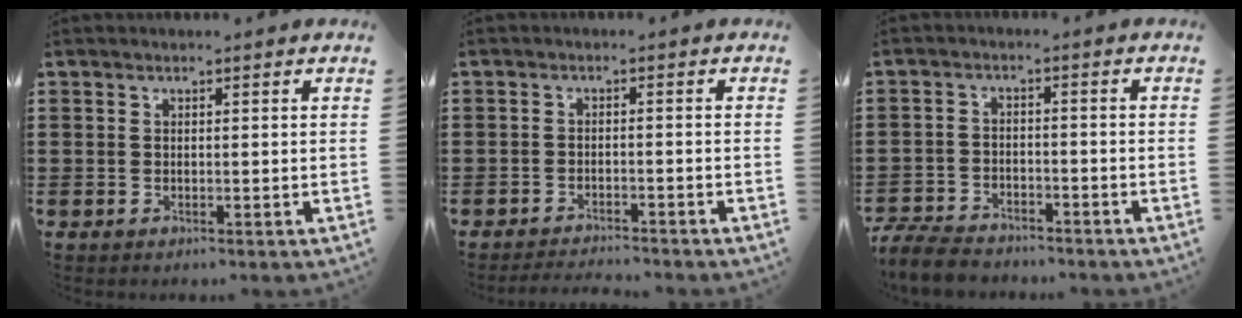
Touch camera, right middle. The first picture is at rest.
{"total": 2.3, "force": [-2.3, 0.0, 0.2], "torque": [-0.009, -0.001, -0.047]}
{"total": 5.5, "force": [-5.2, 1.2, 1.3], "torque": [-0.043, 0.001, -0.110]}